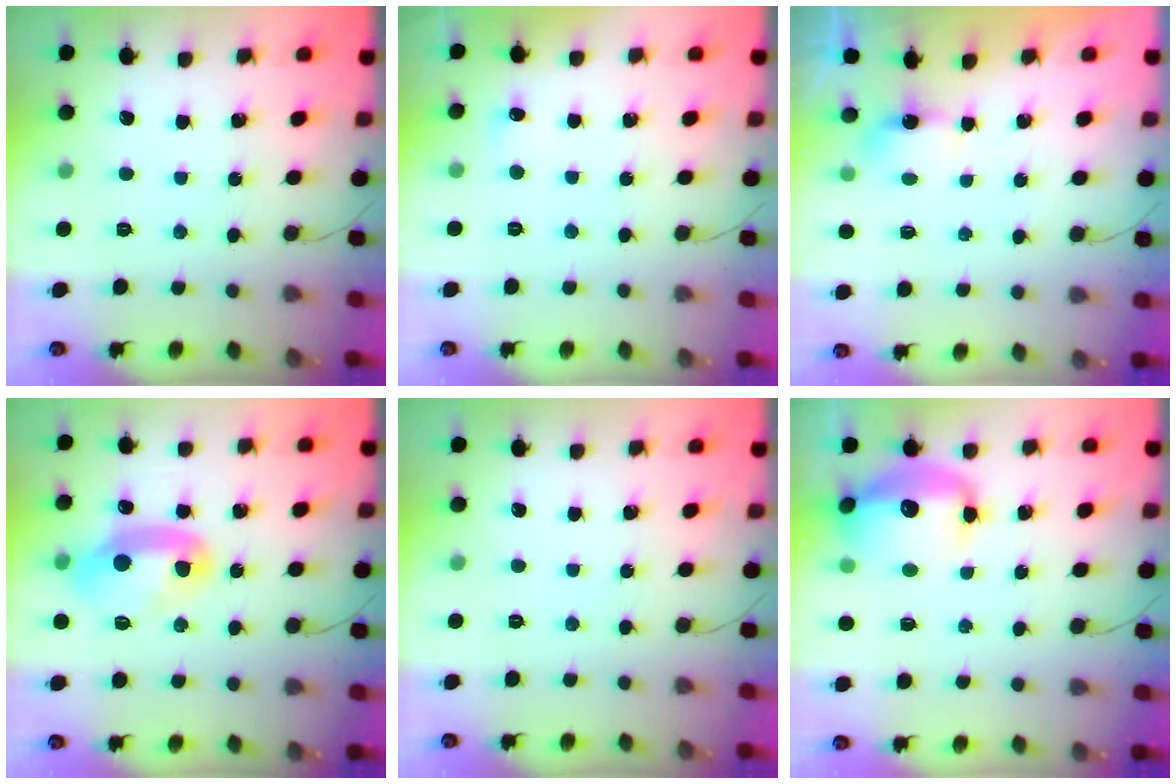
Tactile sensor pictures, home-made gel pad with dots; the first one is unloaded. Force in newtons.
{"total": 3.8, "press": 3.6, "slide": 1.1}
{"total": 3.9, "press": 3.8, "slide": 1.0}
{"total": 16.4, "press": 12.3, "slide": 10.8}
{"total": 0.0}
{"total": 13.5, "press": 13.1, "slide": 3.4}